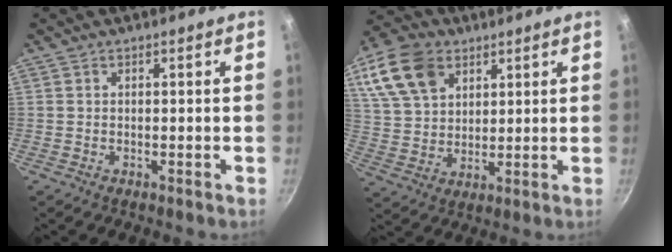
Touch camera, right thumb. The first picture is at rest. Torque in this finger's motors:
{"motor_torque": [-0.12, 3.14, -0.39, 1.12, 0.00]}